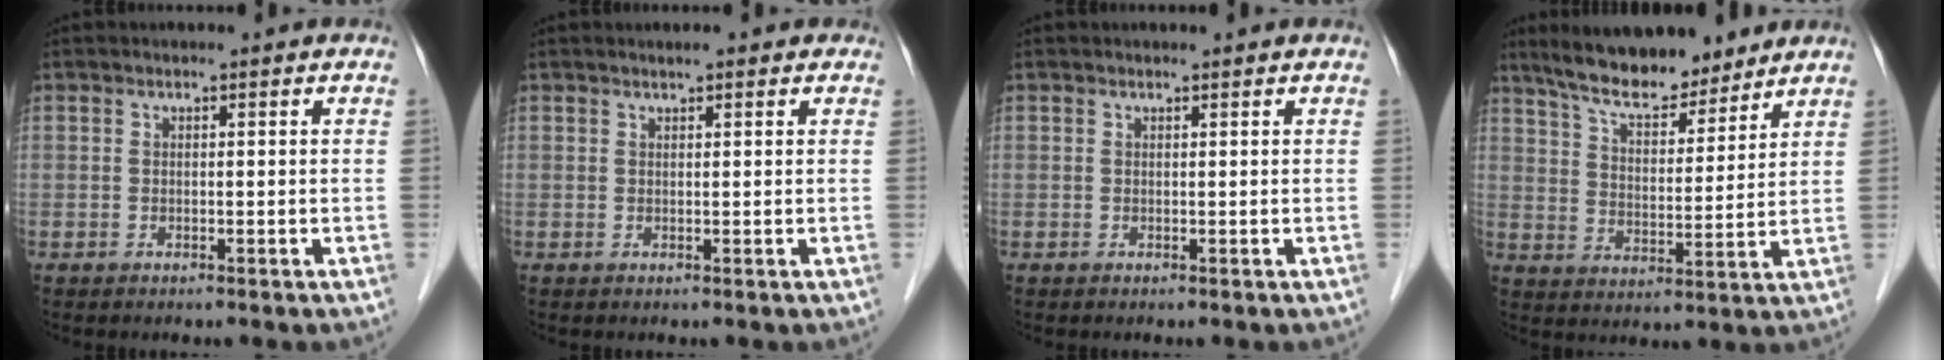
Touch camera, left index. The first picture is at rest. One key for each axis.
{"total": 1.7, "fx": 1.4, "fy": 0.6, "fz": 0.8, "tx": -0.014, "ty": 0.010, "tz": 0.018}
{"total": 0.9, "fx": 0.9, "fy": 0.1, "fz": 0.1, "tx": -0.010, "ty": 0.006, "tz": 0.011}
{"total": 12.1, "fx": 10.4, "fy": 2.9, "fz": 5.4, "tx": -0.086, "ty": 0.012, "tz": 0.177}